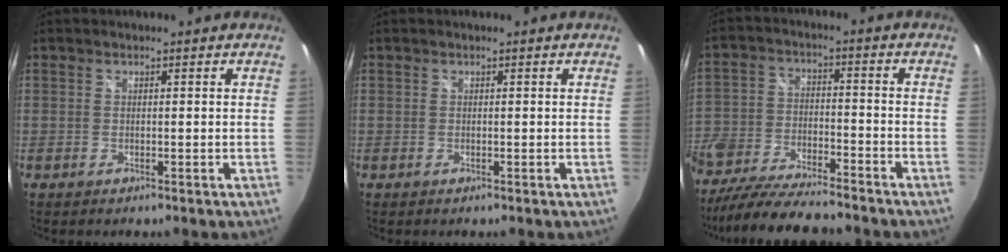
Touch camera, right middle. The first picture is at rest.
{"total": 0.0}
{"total": 17.1, "force": [-13.9, 4.9, 8.8], "torque": [-0.188, -0.032, -0.245]}